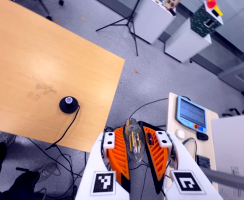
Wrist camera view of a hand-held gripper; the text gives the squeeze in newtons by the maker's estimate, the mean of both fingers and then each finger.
{"total": 12.4, "left": 12.6, "right": 12.2}